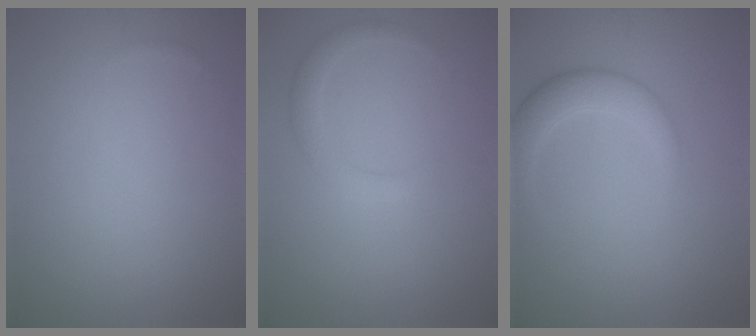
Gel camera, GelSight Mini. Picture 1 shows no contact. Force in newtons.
{"total": 1.9, "press": 1.9, "slide": 0.1}
{"total": 3.2, "press": 3.1, "slide": 0.2}